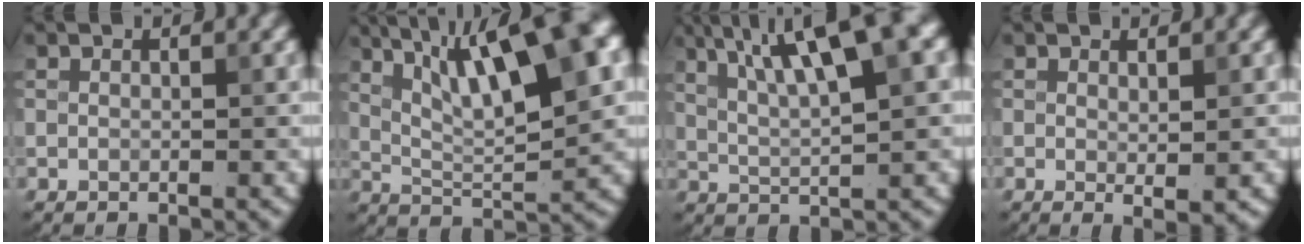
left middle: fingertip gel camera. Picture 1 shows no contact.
{"total": 12.6, "force": [5.5, 3.7, 10.7], "torque": [-0.152, 0.017, 0.083]}
{"total": 9.7, "force": [4.6, 2.0, 8.3], "torque": [-0.126, 0.019, 0.078]}
{"total": 1.3, "force": [0.2, 0.1, 1.3], "torque": [-0.019, -0.008, 0.003]}